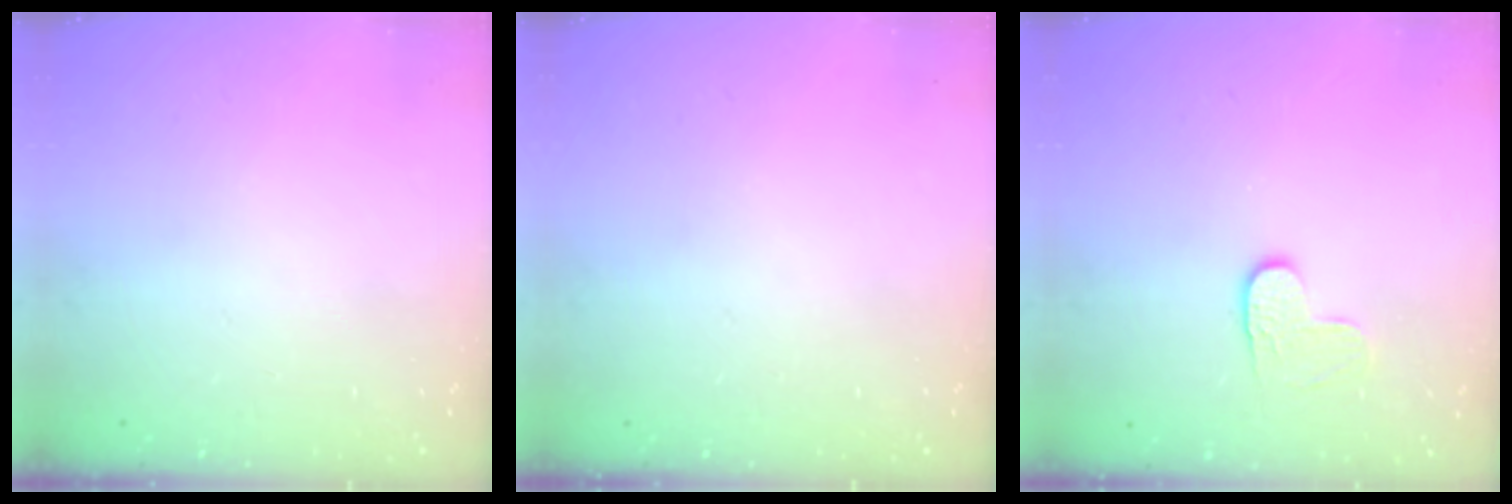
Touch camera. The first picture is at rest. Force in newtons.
{"total": 0.0}
{"total": 4.7, "press": 4.7, "slide": 0.2}